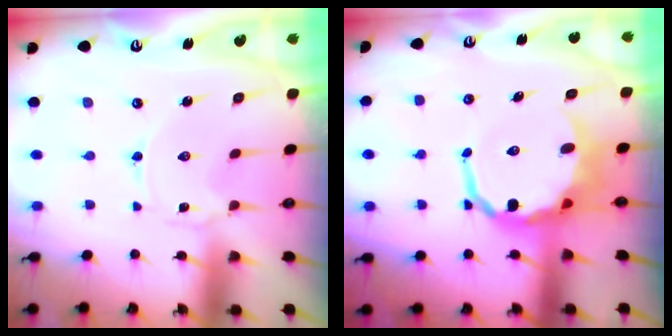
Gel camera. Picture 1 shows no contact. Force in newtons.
{"total": 9.3, "press": 9.0, "slide": 2.3}